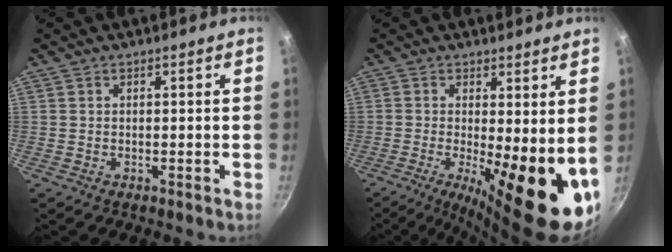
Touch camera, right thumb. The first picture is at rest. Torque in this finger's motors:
{"motor_torque": [-0.02, 1.38, 0.72, -0.10, 0.18]}